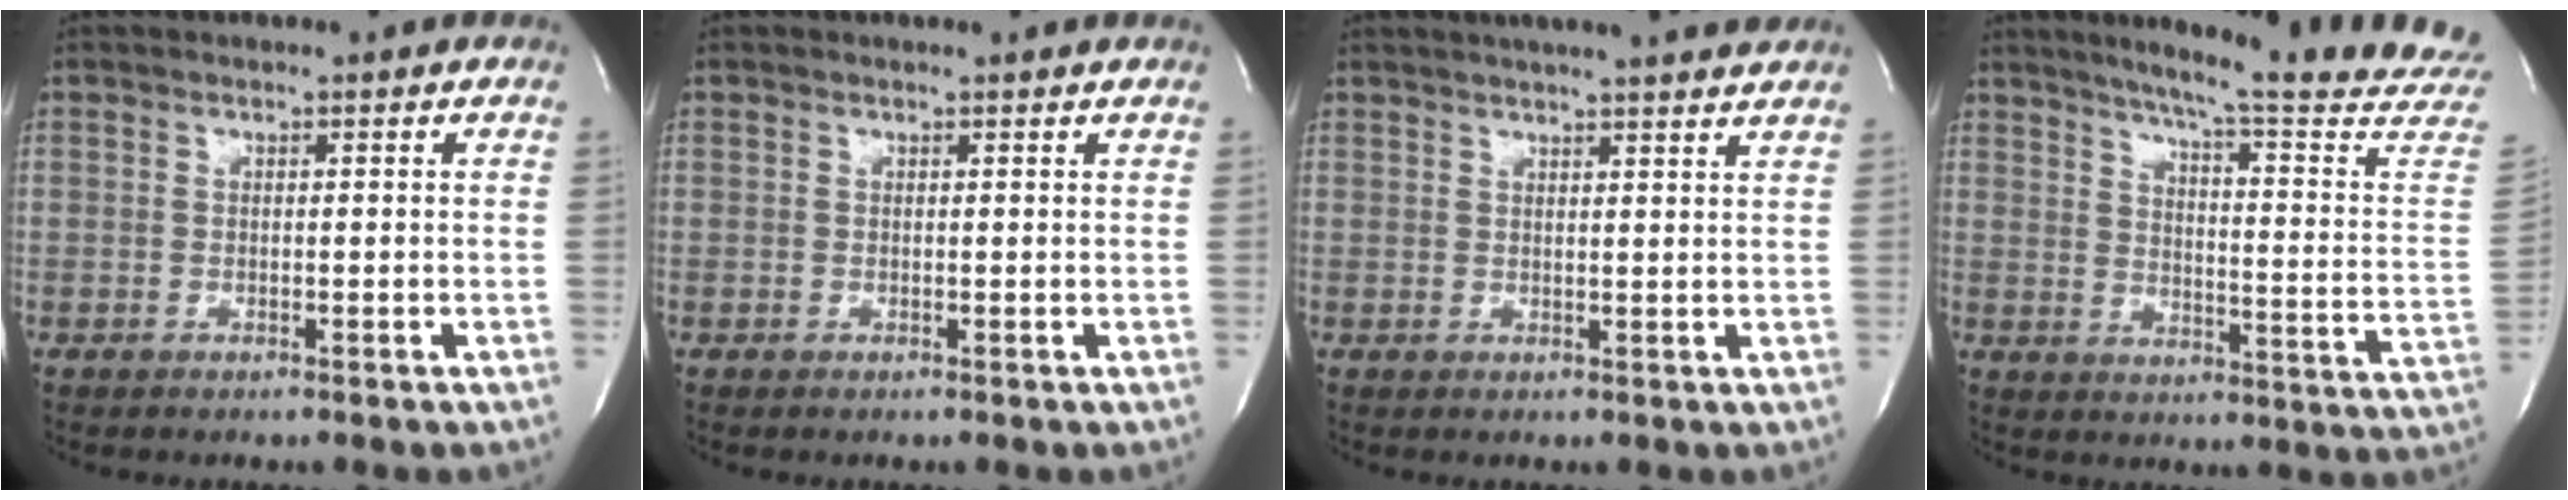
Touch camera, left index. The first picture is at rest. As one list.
[{"total": 0.7, "force": [0.7, -0.1, 0.0], "torque": [-0.009, -0.008, 0.004]}, {"total": 11.9, "force": [10.6, 0.6, 5.4], "torque": [-0.086, 0.014, 0.129]}, {"total": 23.5, "force": [20.5, -1.2, 11.5], "torque": [-0.165, -0.092, 0.249]}]